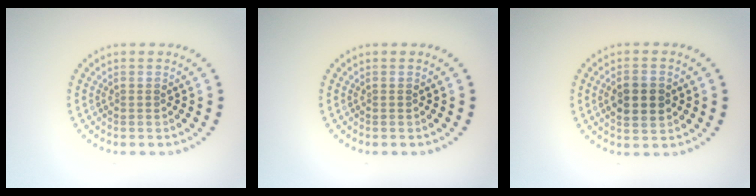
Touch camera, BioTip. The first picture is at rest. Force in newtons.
{"total": 0.0}
{"total": 3.1, "press": 3.1, "slide": 0.3}